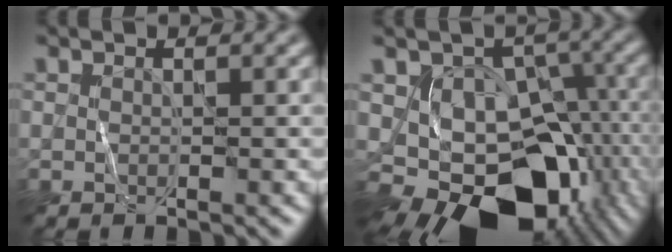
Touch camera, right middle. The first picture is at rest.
{"total": 13.9, "force": [-6.0, 9.4, 8.3], "torque": [-0.115, -0.015, -0.081]}